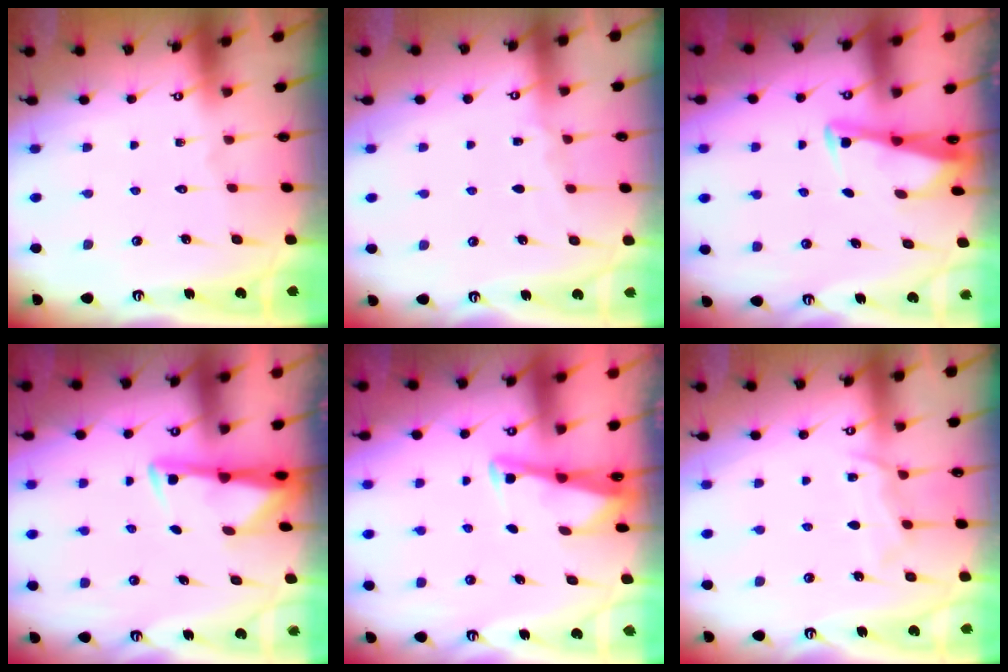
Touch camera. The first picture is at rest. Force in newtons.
{"total": 3.0, "press": 3.0, "slide": 0.3}
{"total": 3.0, "press": 2.9, "slide": 0.3}
{"total": 2.8, "press": 2.7, "slide": 0.5}
{"total": 3.0, "press": 3.0, "slide": 0.3}
{"total": 6.6, "press": 6.5, "slide": 0.6}